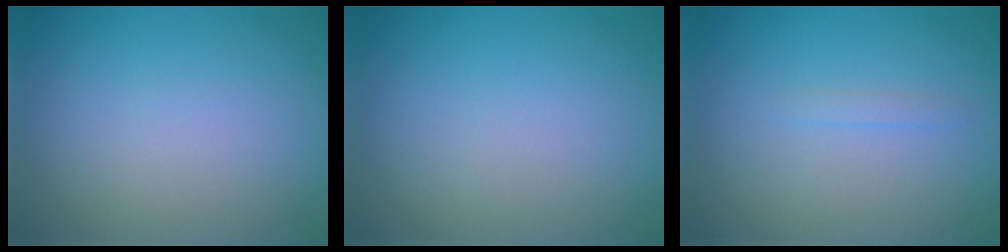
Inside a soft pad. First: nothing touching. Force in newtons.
{"total": 0.0}
{"total": 0.6, "press": 0.6, "slide": 0.1}